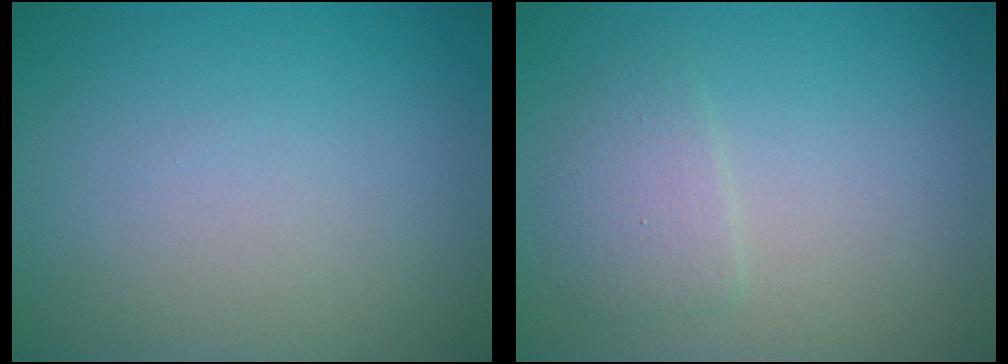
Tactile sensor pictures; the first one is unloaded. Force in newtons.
{"total": 2.0, "press": 2.0, "slide": 0.1}